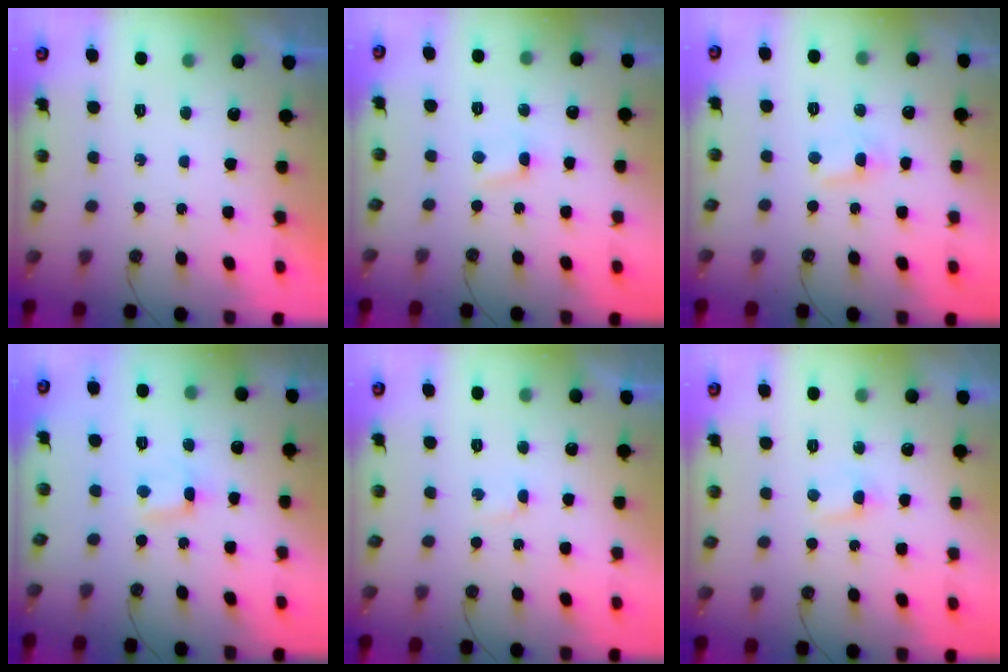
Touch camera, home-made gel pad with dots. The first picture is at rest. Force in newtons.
{"total": 2.0, "press": 2.0, "slide": 0.3}
{"total": 4.8, "press": 1.8, "slide": 4.5}
{"total": 0.6, "press": 0.4, "slide": 0.5}
{"total": 1.0, "press": 0.8, "slide": 0.7}
{"total": 3.6, "press": 3.6, "slide": 0.5}